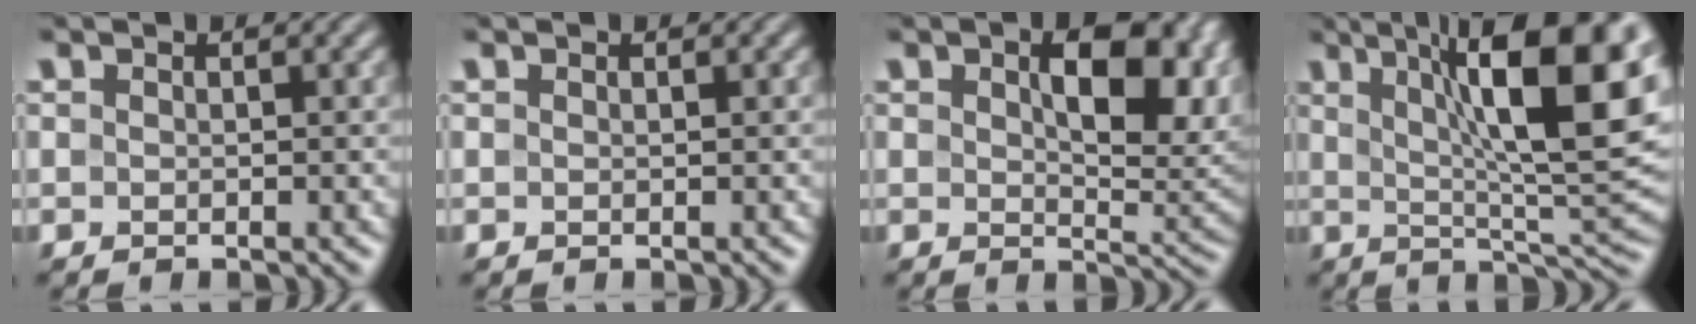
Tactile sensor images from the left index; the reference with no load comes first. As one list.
[{"total": 0.0}, {"total": 9.2, "force": [2.4, 4.2, 7.8], "torque": [-0.111, 0.001, 0.042]}, {"total": 14.4, "force": [4.3, 3.8, 13.3], "torque": [-0.180, 0.005, 0.072]}]